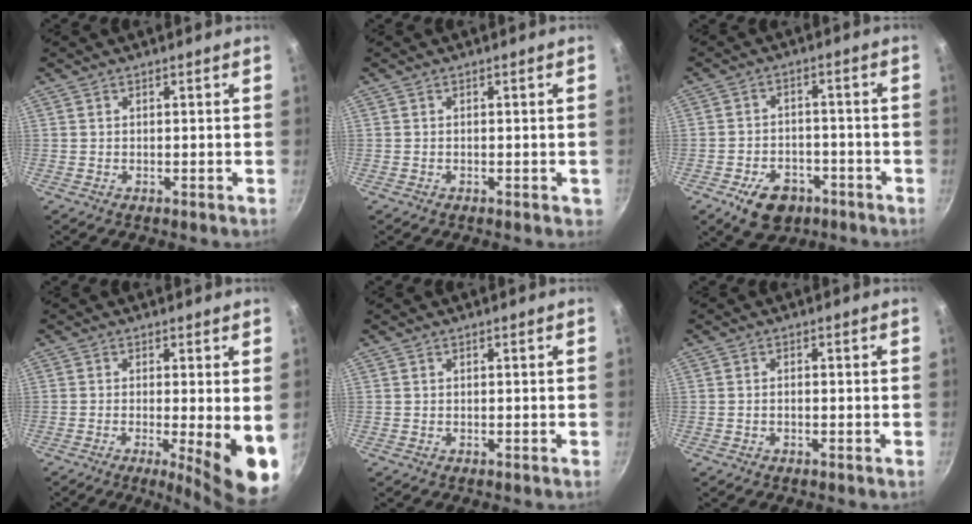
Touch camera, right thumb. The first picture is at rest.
{"total": 1.0, "force": [-0.3, 0.5, 0.8], "torque": [-0.007, 0.000, -0.002]}
{"total": 10.1, "force": [-5.9, 6.3, 5.2], "torque": [-0.062, 0.042, -0.088]}
{"total": 10.0, "force": [-1.8, 1.7, 9.7], "torque": [-0.123, -0.014, -0.020]}
{"total": 0.0}
{"total": 0.8, "force": [-0.3, 0.4, 0.7], "torque": [-0.013, 0.005, -0.006]}